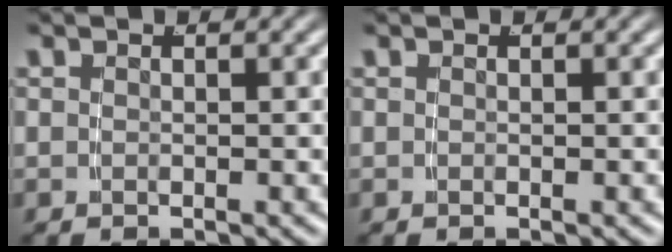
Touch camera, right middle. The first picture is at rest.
{"total": 0.0}